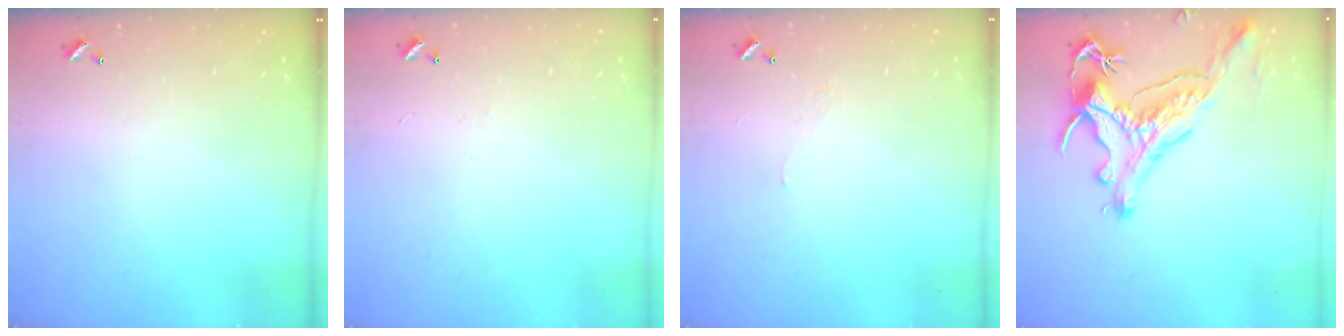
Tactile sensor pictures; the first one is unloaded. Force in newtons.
{"total": 1.5, "press": 1.4, "slide": 0.5}
{"total": 2.3, "press": 2.2, "slide": 0.5}
{"total": 1.7, "press": 0.9, "slide": 1.4}